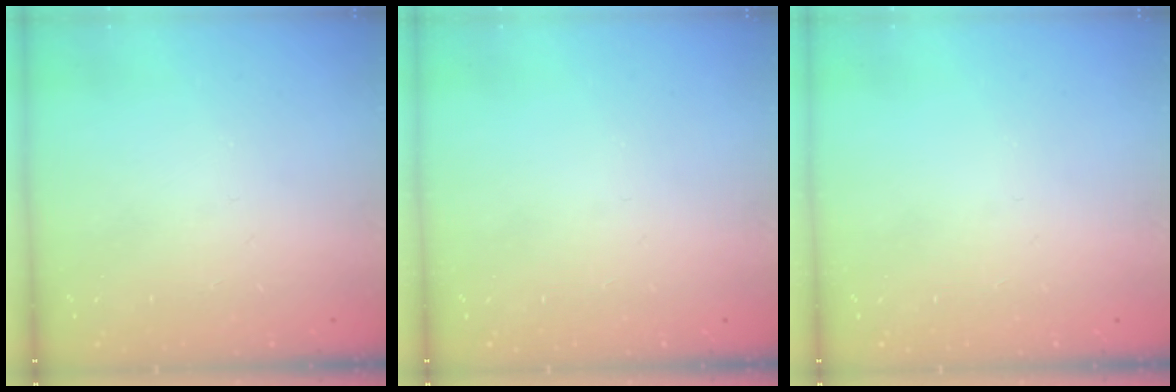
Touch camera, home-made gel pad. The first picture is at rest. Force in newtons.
{"total": 0.0}
{"total": 0.0}